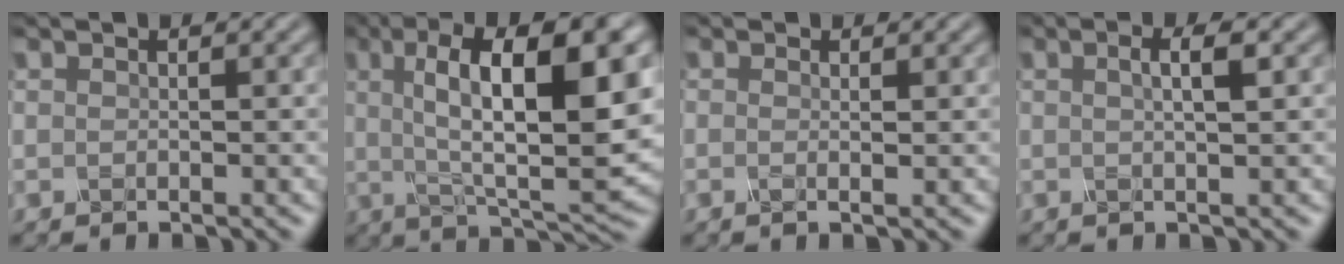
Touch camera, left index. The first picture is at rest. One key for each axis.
{"total": 12.3, "fx": 1.9, "fy": 3.6, "fz": 11.6, "tx": -0.170, "ty": 0.003, "tz": 0.033}
{"total": 0.6, "fx": -0.3, "fy": 0.0, "fz": 0.5, "tx": -0.011, "ty": -0.004, "tz": -0.003}
{"total": 2.2, "fx": 0.2, "fy": 0.4, "fz": 2.2, "tx": -0.032, "ty": 0.004, "tz": 0.005}